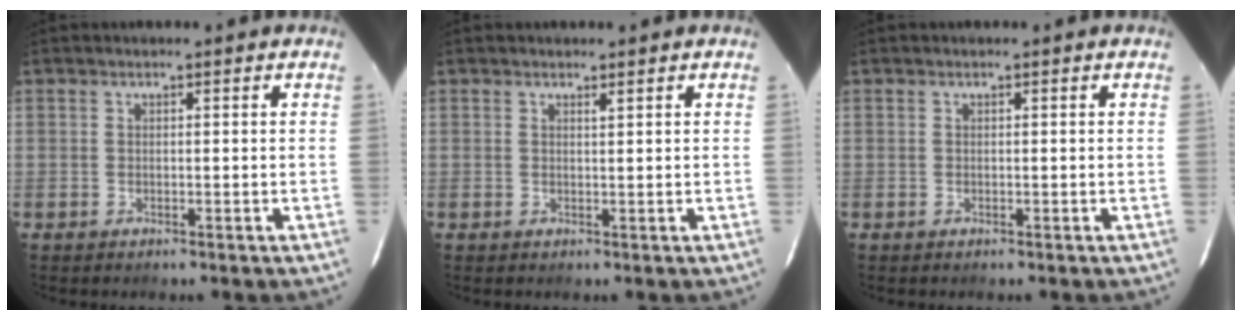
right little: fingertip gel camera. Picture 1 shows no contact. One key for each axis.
{"total": 0.5, "fx": 0.4, "fy": -0.1, "fz": 0.3, "tx": -0.005, "ty": 0.000, "tz": 0.007}
{"total": 0.0}